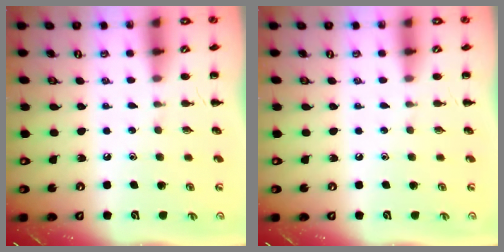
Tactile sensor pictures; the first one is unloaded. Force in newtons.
{"total": 0.0}